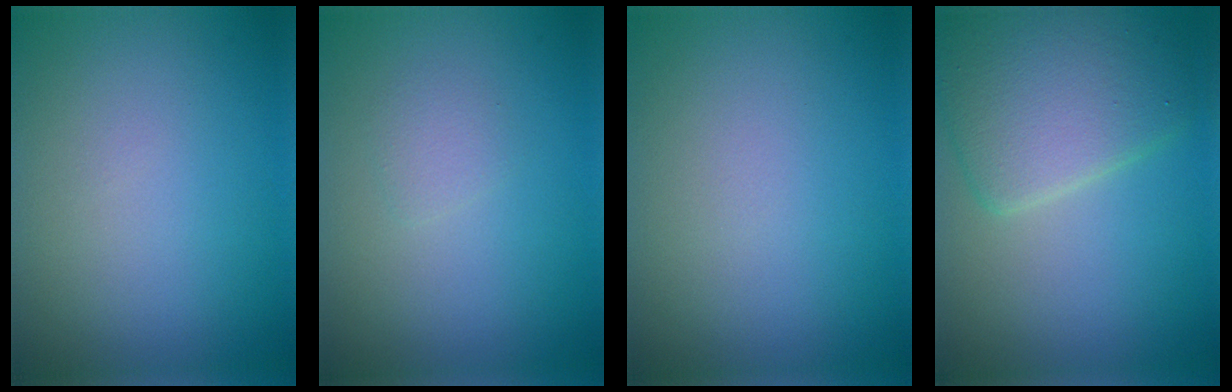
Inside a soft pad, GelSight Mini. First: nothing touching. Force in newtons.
{"total": 1.0, "press": 1.0, "slide": 0.1}
{"total": 0.0}
{"total": 6.2, "press": 6.2, "slide": 0.2}